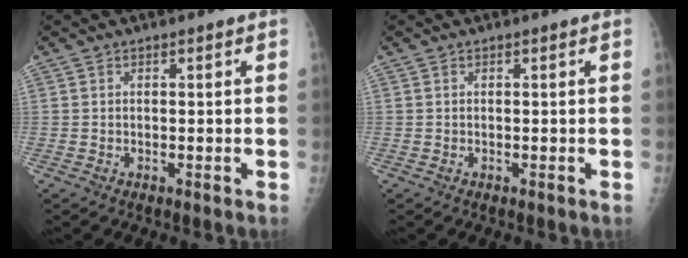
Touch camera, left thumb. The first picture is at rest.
{"total": 0.0}